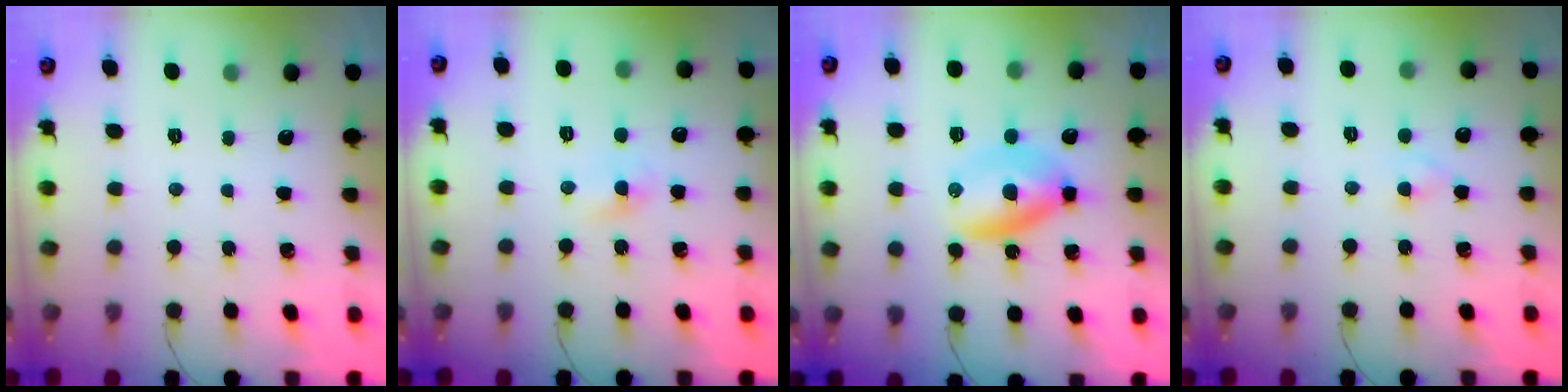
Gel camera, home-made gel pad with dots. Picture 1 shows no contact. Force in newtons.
{"total": 2.0, "press": 1.8, "slide": 1.0}
{"total": 6.4, "press": 6.3, "slide": 1.1}
{"total": 2.1, "press": 1.8, "slide": 1.1}